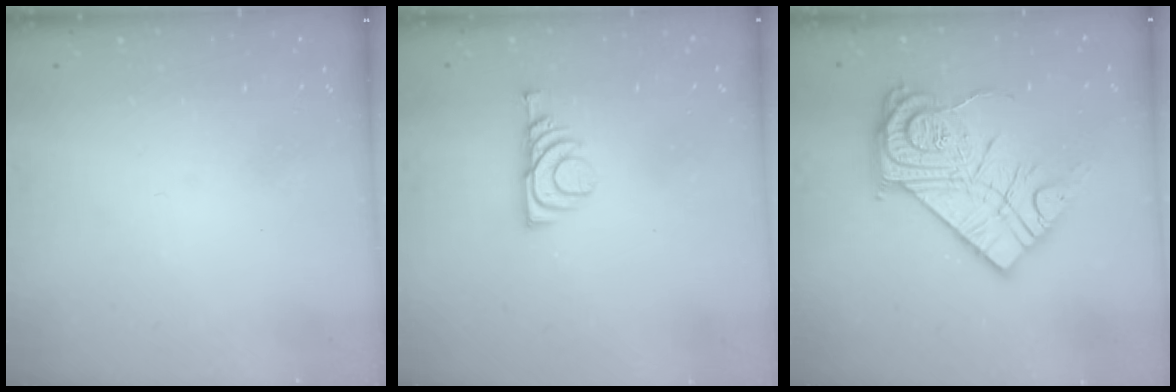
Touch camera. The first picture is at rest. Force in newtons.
{"total": 7.2, "press": 7.1, "slide": 1.1}
{"total": 20.7, "press": 20.6, "slide": 1.9}